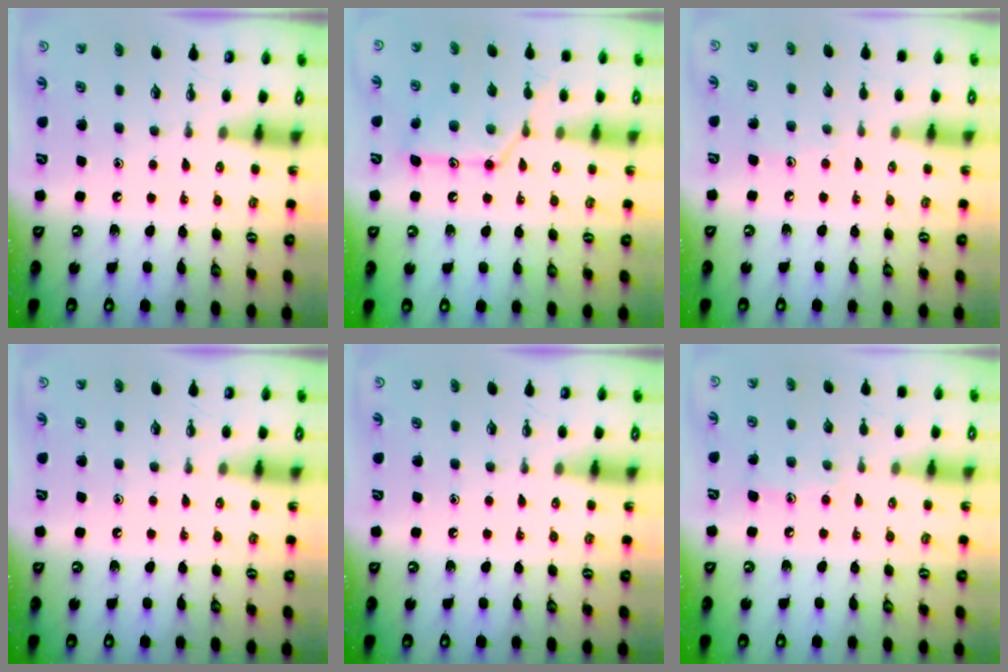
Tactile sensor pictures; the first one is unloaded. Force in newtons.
{"total": 13.6, "press": 13.6, "slide": 1.1}
{"total": 4.4, "press": 4.4, "slide": 0.4}
{"total": 0.0}
{"total": 0.0}
{"total": 7.0, "press": 7.0, "slide": 0.6}